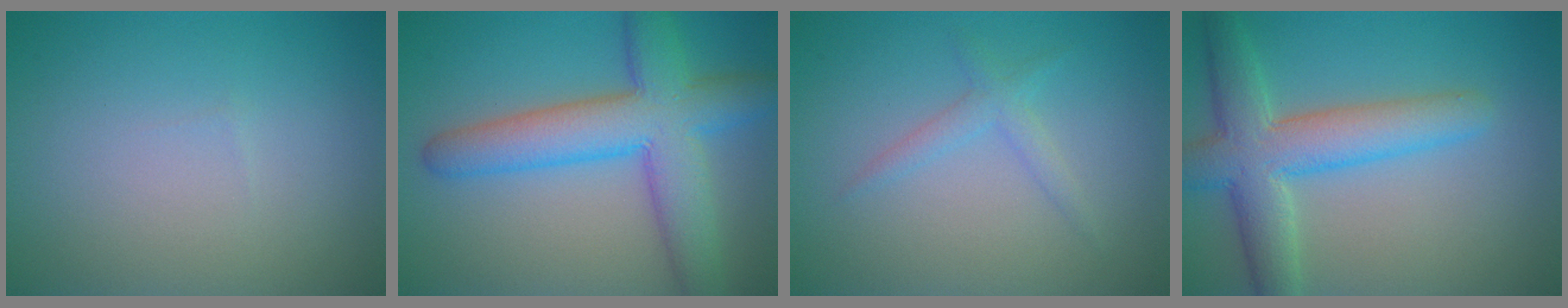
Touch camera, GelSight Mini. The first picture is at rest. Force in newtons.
{"total": 8.3, "press": 8.3, "slide": 0.3}
{"total": 1.6, "press": 1.6, "slide": 0.1}
{"total": 6.5, "press": 6.5, "slide": 0.2}